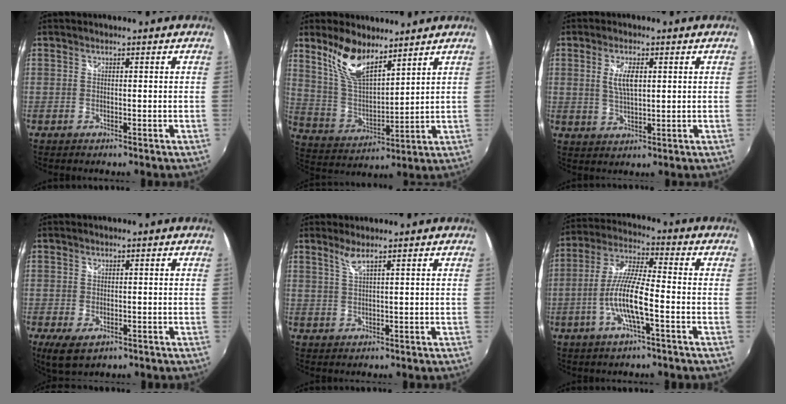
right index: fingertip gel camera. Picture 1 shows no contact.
{"total": 11.5, "force": [8.1, 4.2, 7.0], "torque": [-0.142, 0.004, 0.167]}
{"total": 5.0, "force": [1.1, 1.8, 4.5], "torque": [-0.085, -0.002, 0.022]}
{"total": 4.3, "force": [-1.8, 2.5, 3.0], "torque": [-0.062, -0.017, -0.026]}
{"total": 2.1, "force": [1.5, -0.4, 1.4], "torque": [-0.030, -0.004, 0.030]}
{"total": 10.7, "force": [-3.7, 1.4, 9.9], "torque": [-0.208, -0.003, -0.070]}